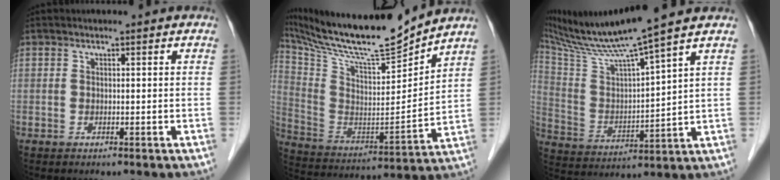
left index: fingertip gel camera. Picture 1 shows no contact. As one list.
[{"total": 18.7, "force": [17.0, 0.3, 7.9], "torque": [-0.156, -0.025, 0.298]}, {"total": 15.1, "force": [12.7, -2.2, 8.0], "torque": [-0.152, 0.000, 0.229]}]